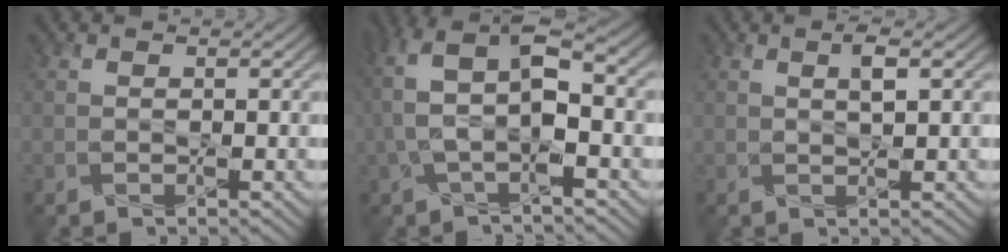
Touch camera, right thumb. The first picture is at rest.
{"total": 8.4, "force": [0.3, 3.4, 7.7], "torque": [-0.173, 0.019, -0.004]}
{"total": 2.0, "force": [0.8, 0.4, 1.8], "torque": [-0.035, 0.002, 0.014]}